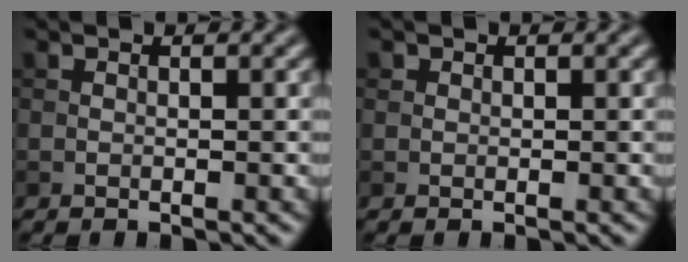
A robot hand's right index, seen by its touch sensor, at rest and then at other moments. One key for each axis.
{"total": 0.5, "fx": 0.2, "fy": 0.5, "fz": 0.0, "tx": 0.004, "ty": -0.001, "tz": 0.003}